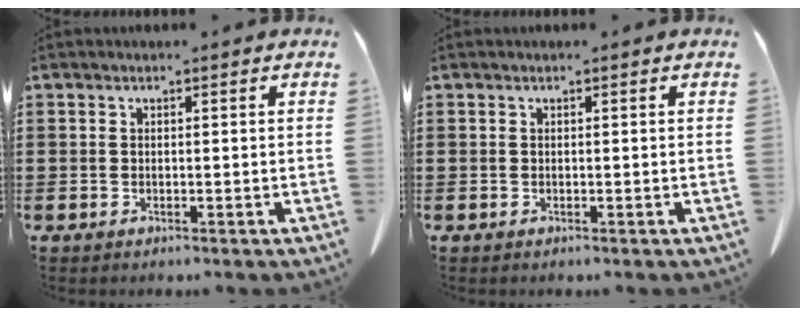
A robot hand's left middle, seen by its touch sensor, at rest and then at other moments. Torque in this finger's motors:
{"motor_torque": [0.00, 0.00, 0.00, 0.00]}